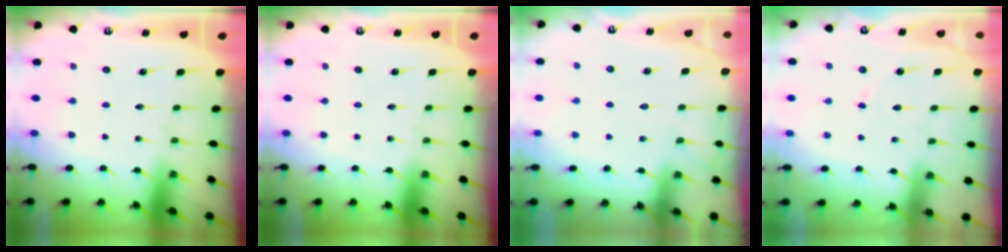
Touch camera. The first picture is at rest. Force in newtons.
{"total": 0.0}
{"total": 3.9, "press": 3.8, "slide": 0.5}
{"total": 3.2, "press": 3.1, "slide": 0.4}